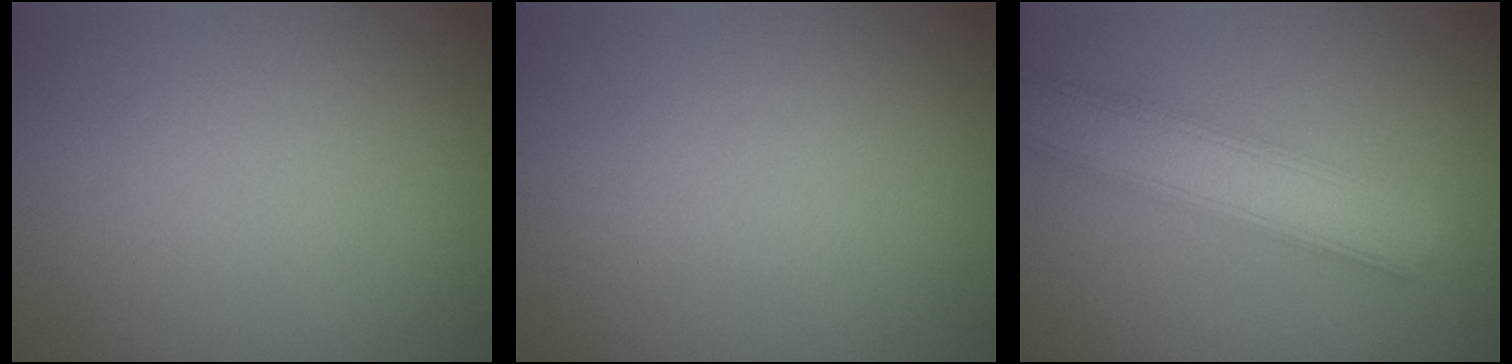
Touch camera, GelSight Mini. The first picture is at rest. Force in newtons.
{"total": 0.0}
{"total": 5.5, "press": 5.5, "slide": 0.2}